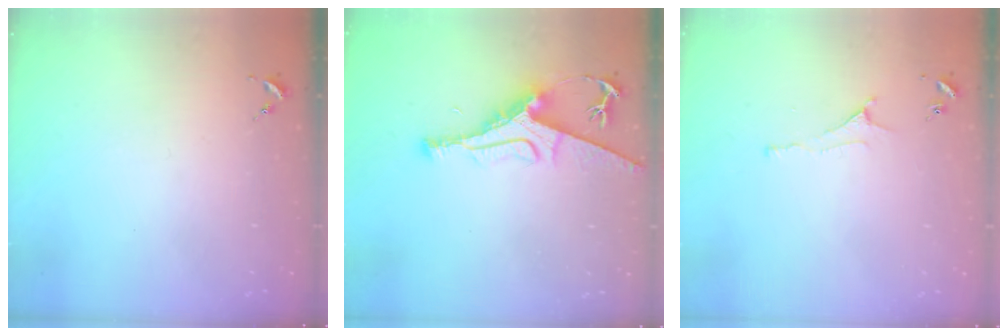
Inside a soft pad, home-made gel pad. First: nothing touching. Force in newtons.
{"total": 9.7, "press": 9.7, "slide": 0.7}
{"total": 3.8, "press": 3.8, "slide": 0.8}